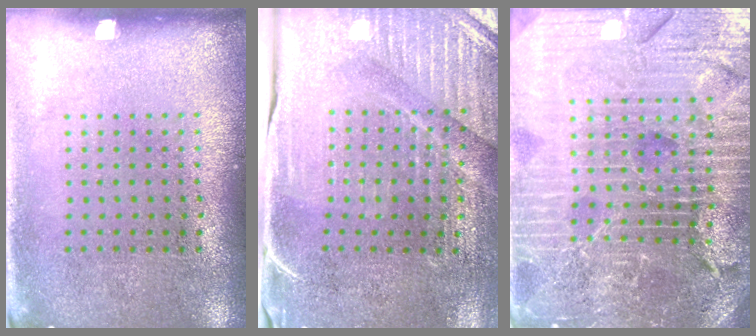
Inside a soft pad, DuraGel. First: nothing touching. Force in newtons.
{"total": 3.8, "press": 3.8, "slide": 0.7}
{"total": 5.9, "press": 5.2, "slide": 2.7}